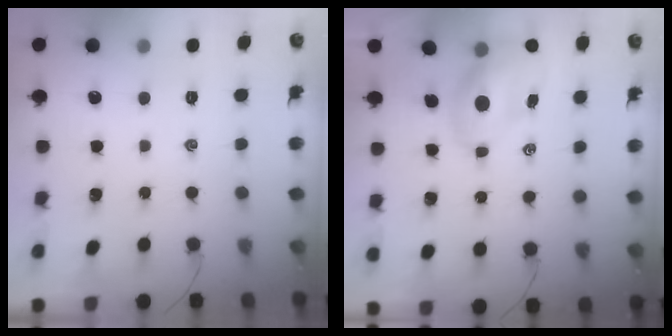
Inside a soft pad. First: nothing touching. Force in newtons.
{"total": 7.0, "press": 6.9, "slide": 1.4}